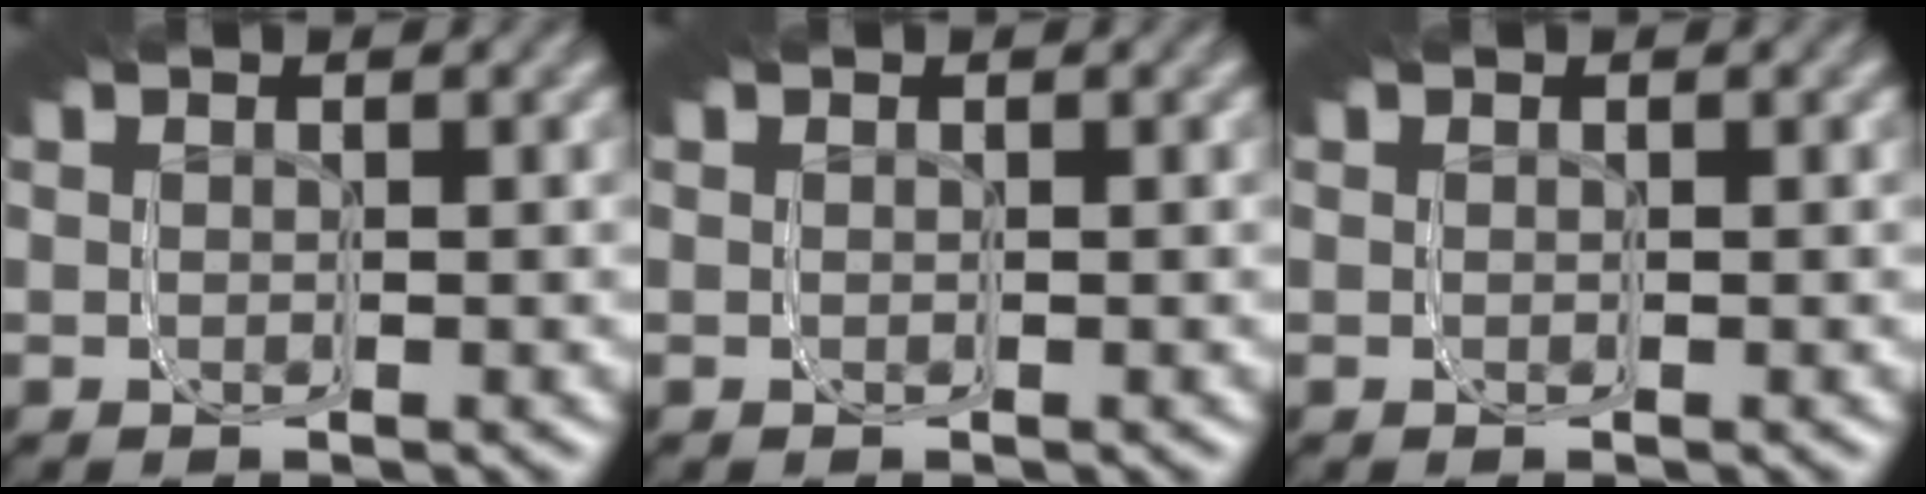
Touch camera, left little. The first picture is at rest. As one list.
[{"total": 0.0}, {"total": 0.0}]